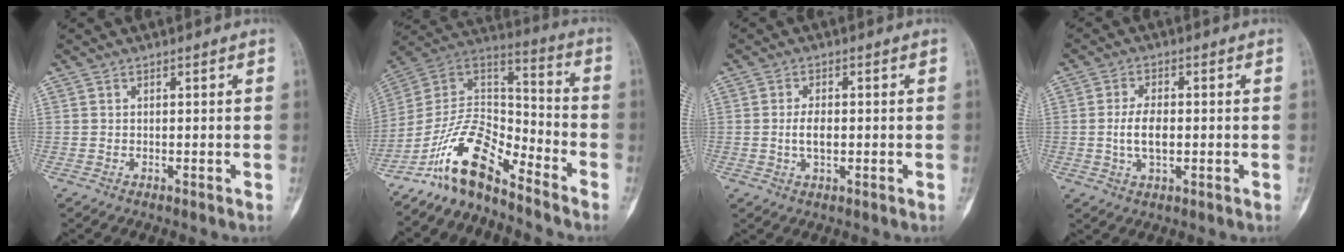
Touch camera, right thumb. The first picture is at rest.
{"total": 13.8, "force": [-10.7, 4.7, 7.3], "torque": [-0.123, 0.103, -0.207]}
{"total": 3.7, "force": [-0.4, 1.9, 3.2], "torque": [-0.052, 0.002, -0.008]}
{"total": 5.8, "force": [-0.5, 2.9, 4.9], "torque": [-0.088, 0.002, -0.013]}